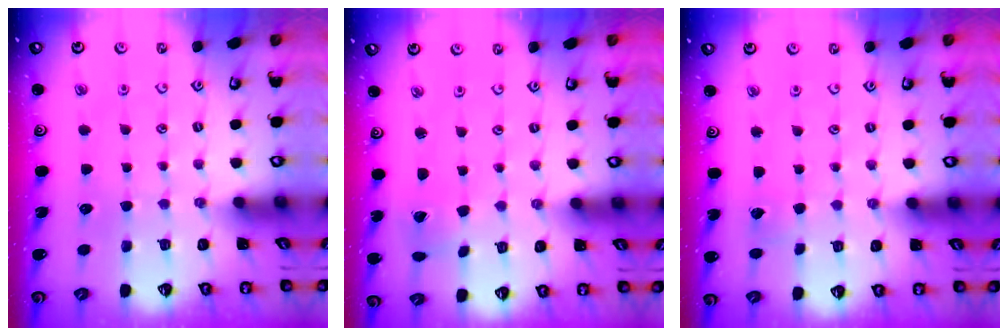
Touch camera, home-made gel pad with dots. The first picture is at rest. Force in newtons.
{"total": 2.1, "press": 2.1, "slide": 0.3}
{"total": 2.2, "press": 2.2, "slide": 0.2}